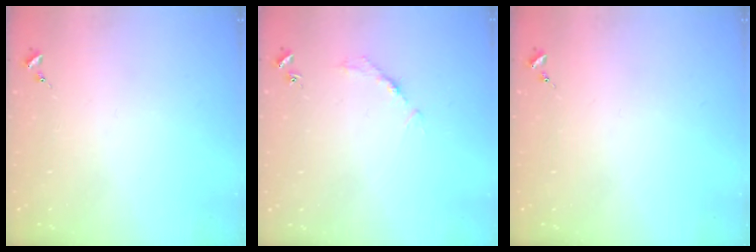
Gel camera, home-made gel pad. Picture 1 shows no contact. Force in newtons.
{"total": 2.7, "press": 2.7, "slide": 0.4}
{"total": 0.0}